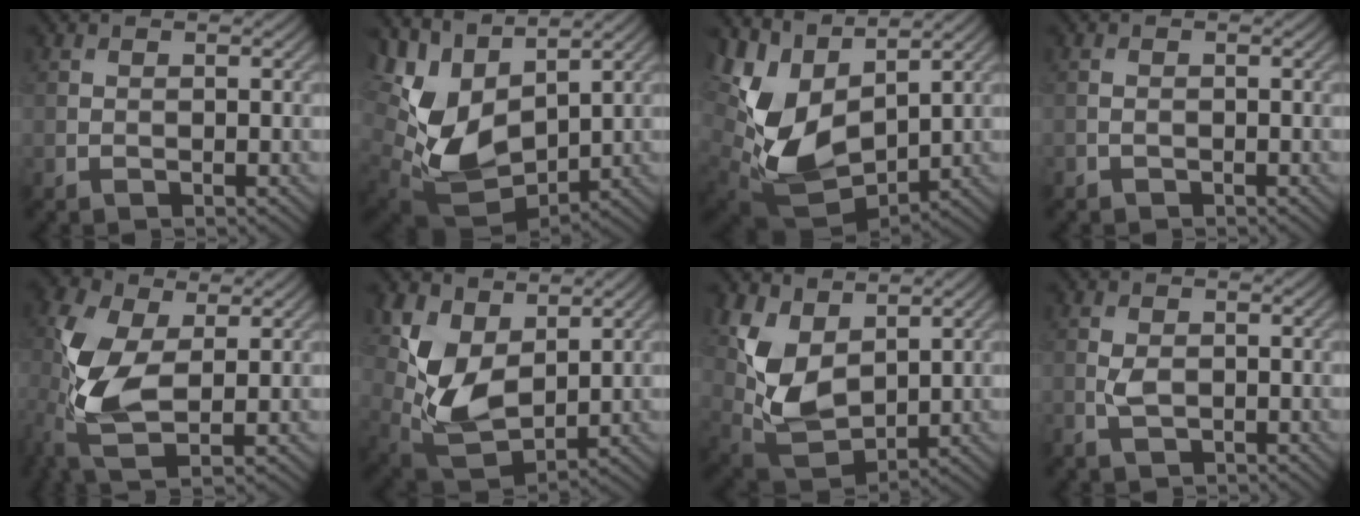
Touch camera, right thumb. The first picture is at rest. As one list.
[{"total": 10.5, "force": [2.7, 6.5, 7.8], "torque": [-0.181, -0.012, 0.057]}, {"total": 11.5, "force": [3.1, 7.4, 8.3], "torque": [-0.203, -0.005, 0.064]}, {"total": 0.8, "force": [-0.4, 0.6, 0.3], "torque": [-0.005, -0.002, -0.010]}, {"total": 10.1, "force": [-0.3, 5.3, 8.5], "torque": [-0.227, 0.003, -0.012]}, {"total": 10.4, "force": [4.0, 6.0, 7.5], "torque": [-0.186, -0.003, 0.079]}, {"total": 10.1, "force": [3.9, 5.9, 7.3], "torque": [-0.184, 0.000, 0.079]}, {"total": 2.2, "force": [-0.7, 1.4, 1.5], "torque": [-0.037, -0.003, -0.017]}]